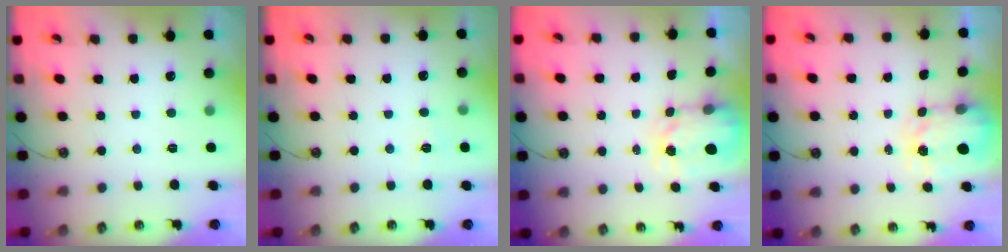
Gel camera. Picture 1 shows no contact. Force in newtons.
{"total": 3.9, "press": 3.8, "slide": 0.5}
{"total": 3.6, "press": 3.5, "slide": 0.4}
{"total": 3.7, "press": 3.7, "slide": 0.6}